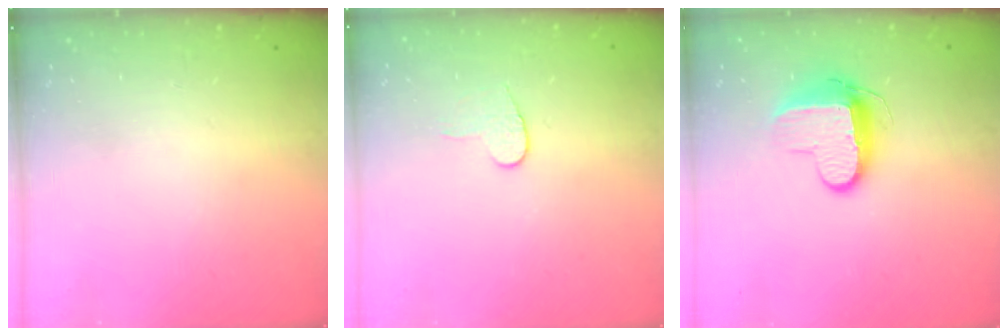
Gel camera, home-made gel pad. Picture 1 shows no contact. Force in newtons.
{"total": 6.0, "press": 6.0, "slide": 0.5}
{"total": 10.2, "press": 10.1, "slide": 0.8}